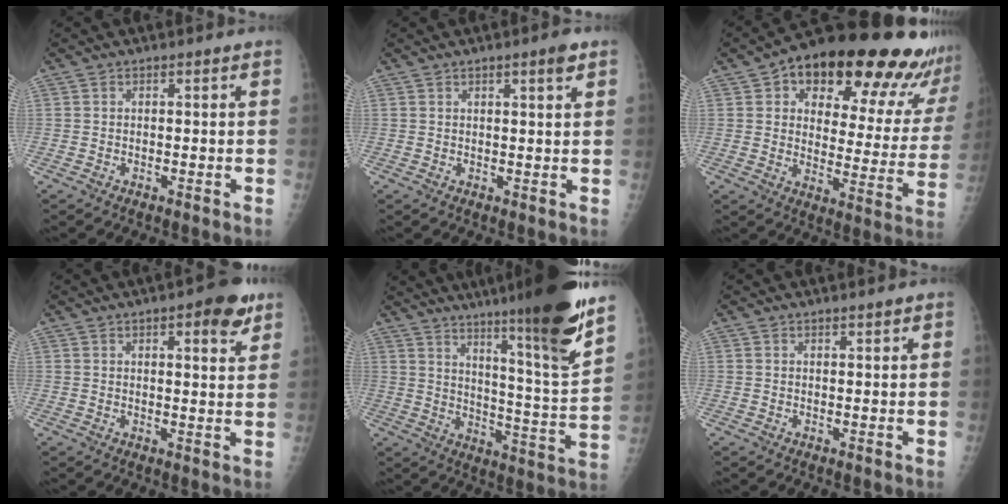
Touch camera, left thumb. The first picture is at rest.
{"total": 2.7, "force": [1.6, 0.3, 2.2], "torque": [-0.031, -0.008, 0.022]}
{"total": 27.2, "force": [17.5, 10.1, 18.2], "torque": [-0.213, -0.044, 0.234]}
{"total": 7.4, "force": [4.1, 2.4, 5.8], "torque": [-0.059, -0.016, 0.047]}
{"total": 22.4, "force": [15.9, 0.8, 15.7], "torque": [-0.215, -0.088, 0.240]}
{"total": 1.0, "force": [0.8, 0.1, 0.6], "torque": [-0.006, -0.005, 0.014]}